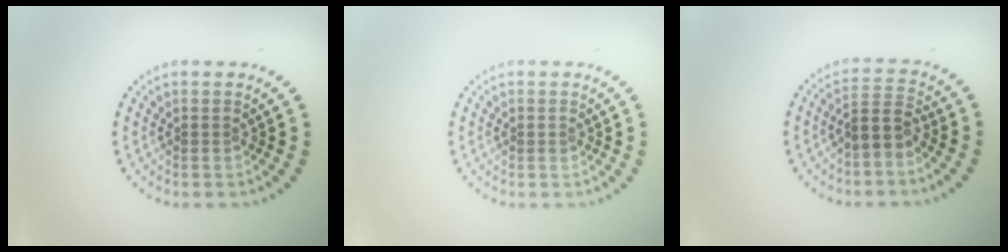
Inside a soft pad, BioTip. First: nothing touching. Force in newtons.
{"total": 0.6, "press": 0.6, "slide": 0.1}
{"total": 2.6, "press": 2.1, "slide": 1.5}